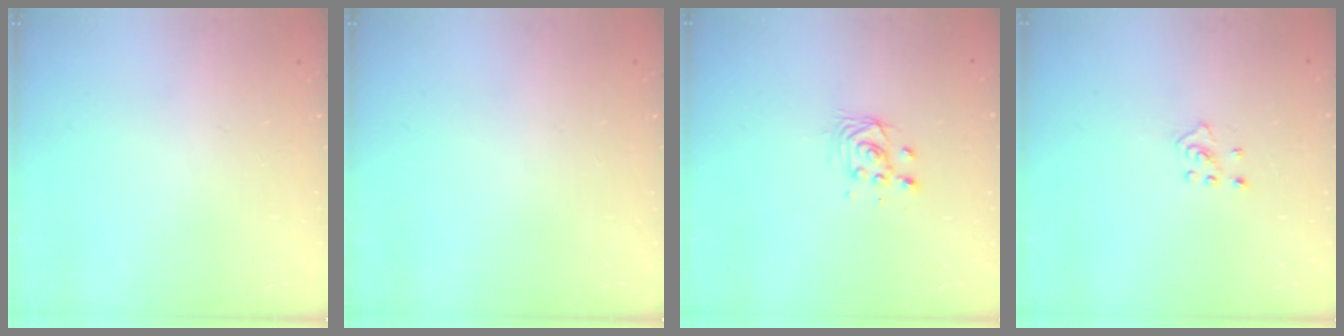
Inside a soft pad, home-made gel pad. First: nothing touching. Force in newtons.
{"total": 0.0}
{"total": 4.7, "press": 4.6, "slide": 1.2}
{"total": 2.4, "press": 2.4, "slide": 0.5}